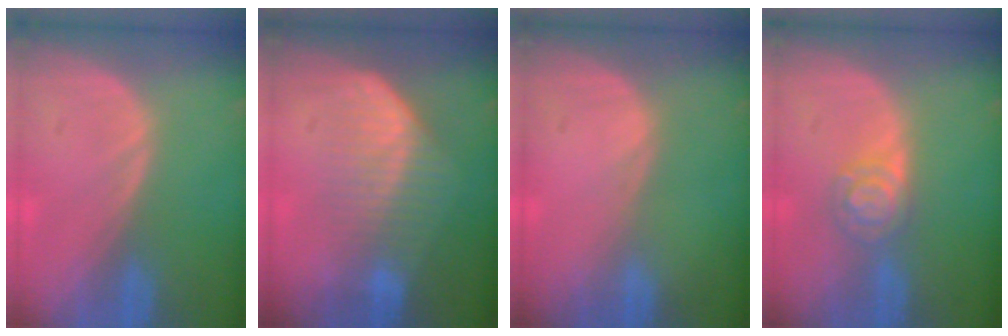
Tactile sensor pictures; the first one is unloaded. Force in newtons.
{"total": 7.6, "press": 6.3, "slide": 4.2}
{"total": 0.0}
{"total": 4.3, "press": 4.2, "slide": 0.4}